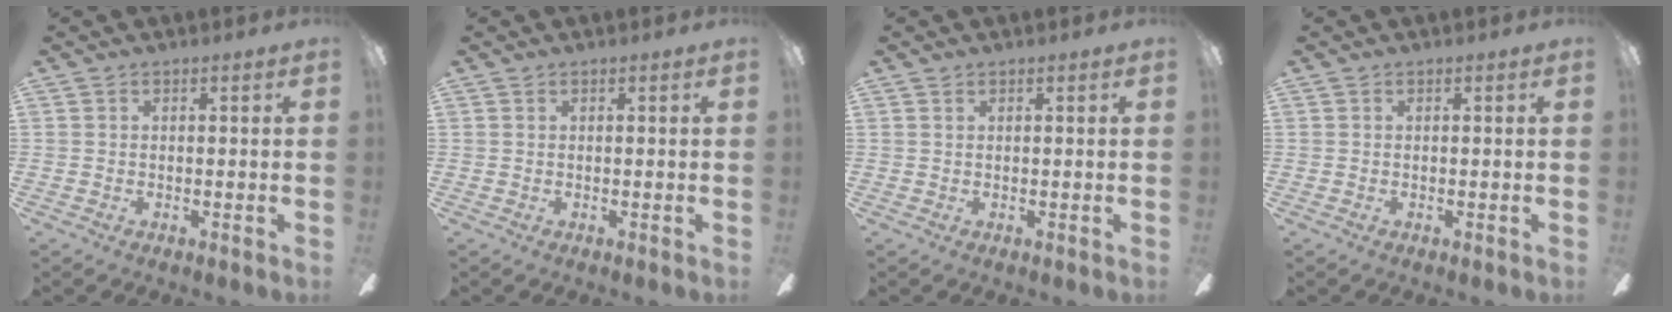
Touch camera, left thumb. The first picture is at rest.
{"total": 0.0}
{"total": 0.5, "force": [0.4, 0.3, 0.1], "torque": [-0.003, 0.003, 0.007]}
{"total": 0.0}